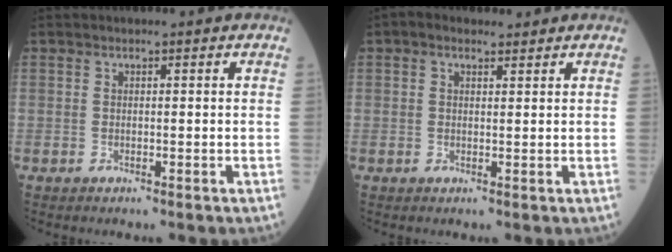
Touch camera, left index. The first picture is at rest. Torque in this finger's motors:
{"motor_torque": [0.93, -1.10, 0.00, 0.02]}